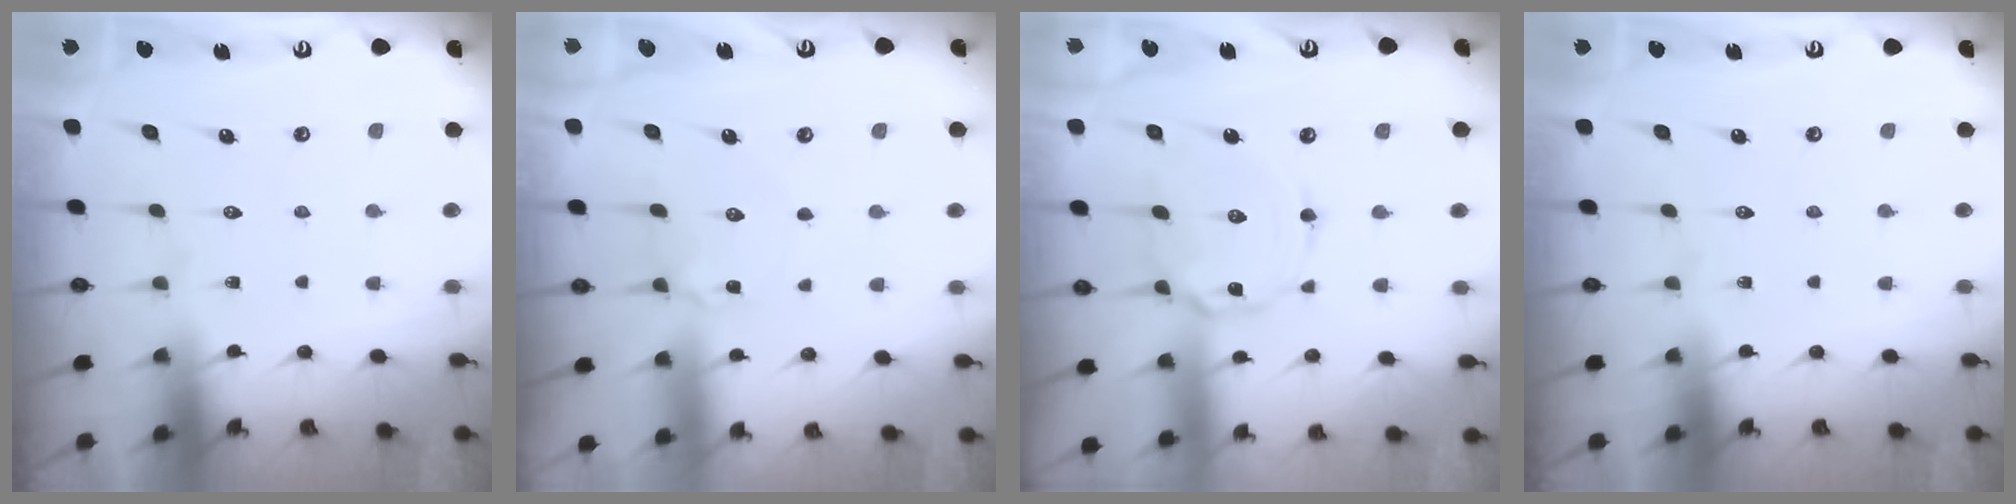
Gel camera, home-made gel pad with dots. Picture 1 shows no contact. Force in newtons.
{"total": 5.1, "press": 5.1, "slide": 0.6}
{"total": 7.1, "press": 7.0, "slide": 0.7}
{"total": 0.0}